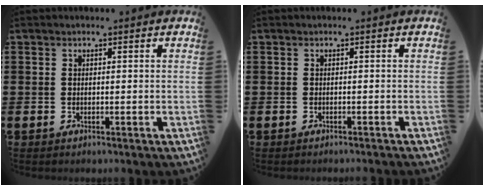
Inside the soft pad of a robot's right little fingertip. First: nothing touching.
{"total": 0.0}